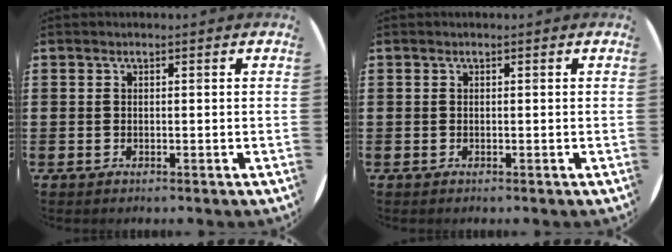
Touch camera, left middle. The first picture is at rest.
{"total": 0.0}